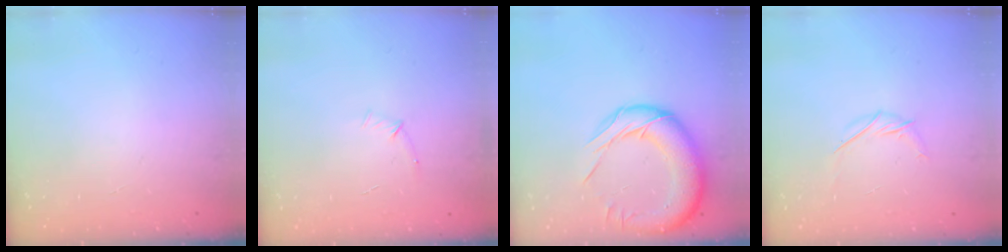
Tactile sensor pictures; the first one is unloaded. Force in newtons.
{"total": 4.9, "press": 4.7, "slide": 1.2}
{"total": 18.5, "press": 18.2, "slide": 3.6}
{"total": 4.8, "press": 4.7, "slide": 1.1}